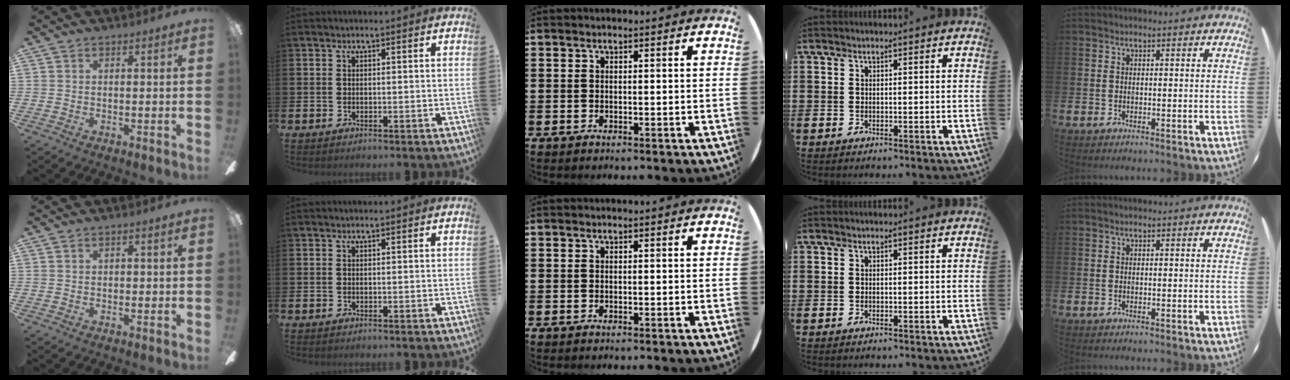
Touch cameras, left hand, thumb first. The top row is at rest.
{"thumb": {"total": 0.5, "force": [-0.1, 0.3, 0.4], "torque": [-0.007, 0.003, -0.003]}}